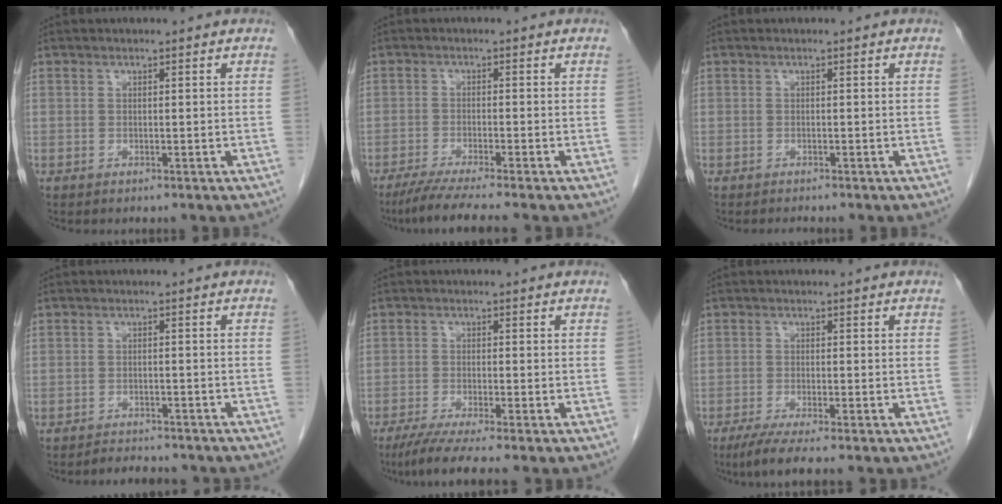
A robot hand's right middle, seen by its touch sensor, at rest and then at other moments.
{"total": 6.9, "force": [-5.6, -1.1, 3.8], "torque": [-0.058, -0.023, -0.093]}
{"total": 0.7, "force": [-0.7, 0.0, 0.2], "torque": [-0.007, -0.003, -0.008]}
{"total": 6.0, "force": [-5.4, 1.7, 1.8], "torque": [-0.025, 0.001, -0.067]}
{"total": 6.0, "force": [-4.6, -0.7, 3.8], "torque": [-0.062, -0.018, -0.079]}
{"total": 4.9, "force": [-3.7, -0.2, 3.3], "torque": [-0.057, -0.014, -0.064]}